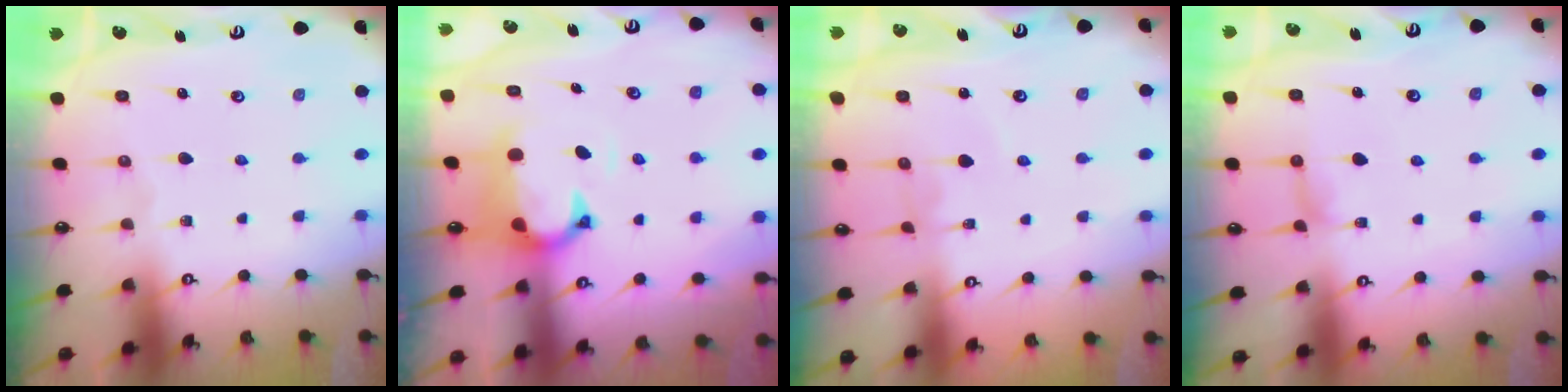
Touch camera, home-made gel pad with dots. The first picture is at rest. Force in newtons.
{"total": 3.5, "press": 3.2, "slide": 1.4}
{"total": 2.1, "press": 2.1, "slide": 0.0}
{"total": 2.2, "press": 2.2, "slide": 0.4}